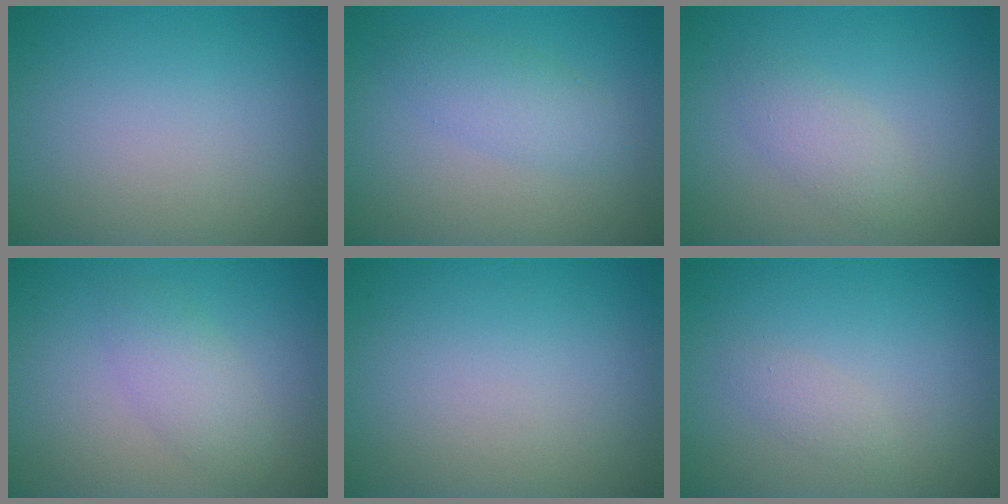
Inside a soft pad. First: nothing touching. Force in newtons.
{"total": 2.5, "press": 2.5, "slide": 0.1}
{"total": 2.1, "press": 2.1, "slide": 0.1}
{"total": 2.4, "press": 2.4, "slide": 0.1}
{"total": 0.0}
{"total": 1.1, "press": 1.1, "slide": 0.1}